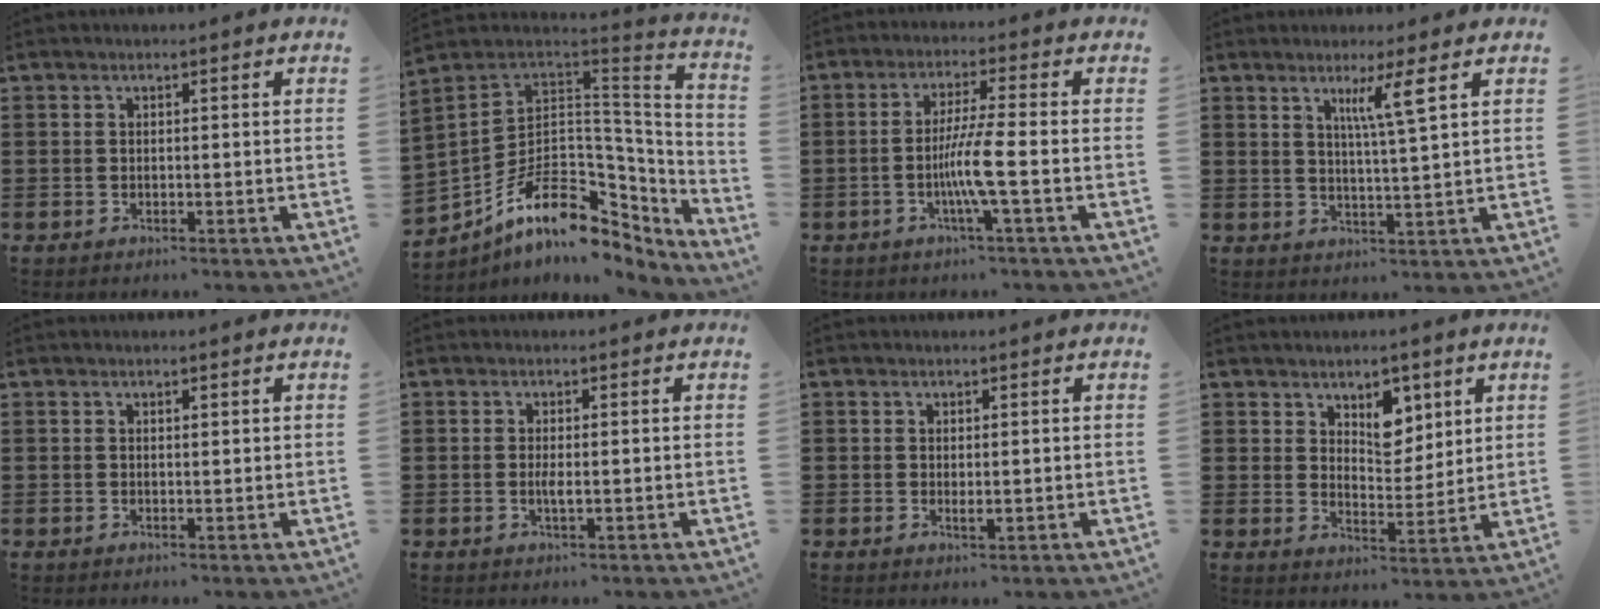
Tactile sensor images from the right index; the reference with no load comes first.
{"total": 14.2, "force": [-5.6, 9.3, 9.0], "torque": [-0.164, 0.004, -0.096]}
{"total": 6.2, "force": [-1.8, -0.6, 5.9], "torque": [-0.115, -0.017, -0.039]}
{"total": 4.7, "force": [2.5, -0.6, 4.0], "torque": [-0.077, -0.006, 0.037]}
{"total": 0.5, "force": [0.4, 0.3, 0.3], "torque": [-0.006, 0.002, 0.007]}
{"total": 1.8, "force": [-0.2, 0.3, 1.7], "torque": [-0.032, -0.003, -0.004]}
{"total": 1.1, "force": [0.1, 0.3, 1.0], "torque": [-0.020, 0.000, 0.002]}
{"total": 5.5, "force": [3.6, 3.4, 2.5], "torque": [-0.041, -0.006, 0.061]}